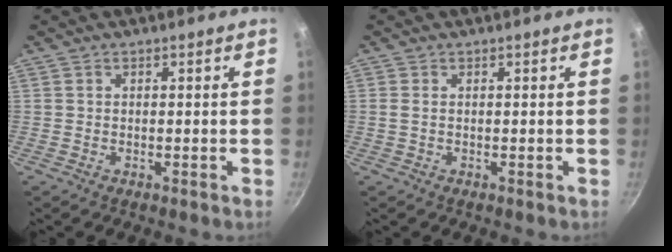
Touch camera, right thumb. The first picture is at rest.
{"total": 0.9, "force": [0.1, 0.5, 0.8], "torque": [-0.019, 0.000, 0.000]}